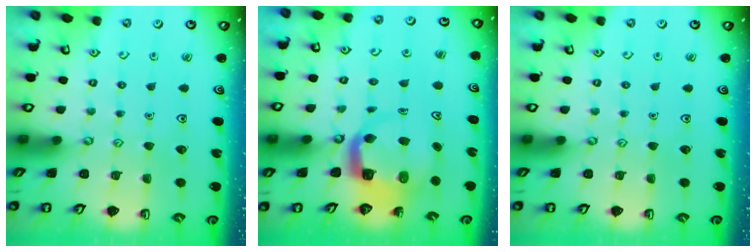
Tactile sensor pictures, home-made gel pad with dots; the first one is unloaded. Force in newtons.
{"total": 5.8, "press": 5.8, "slide": 0.9}
{"total": 0.0}